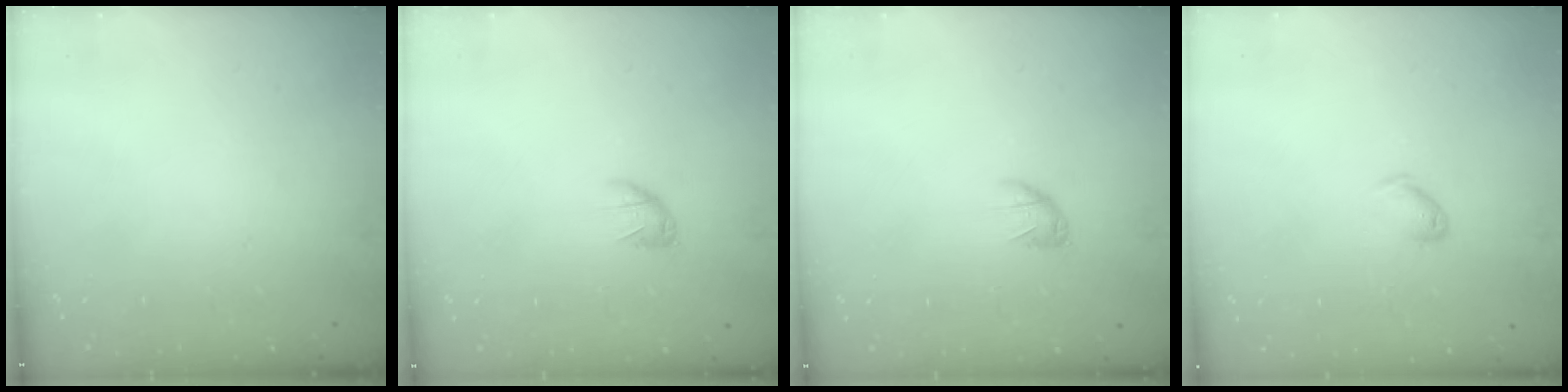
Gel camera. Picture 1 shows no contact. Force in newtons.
{"total": 5.0, "press": 4.9, "slide": 0.7}
{"total": 5.0, "press": 4.9, "slide": 0.7}
{"total": 3.8, "press": 3.7, "slide": 0.5}